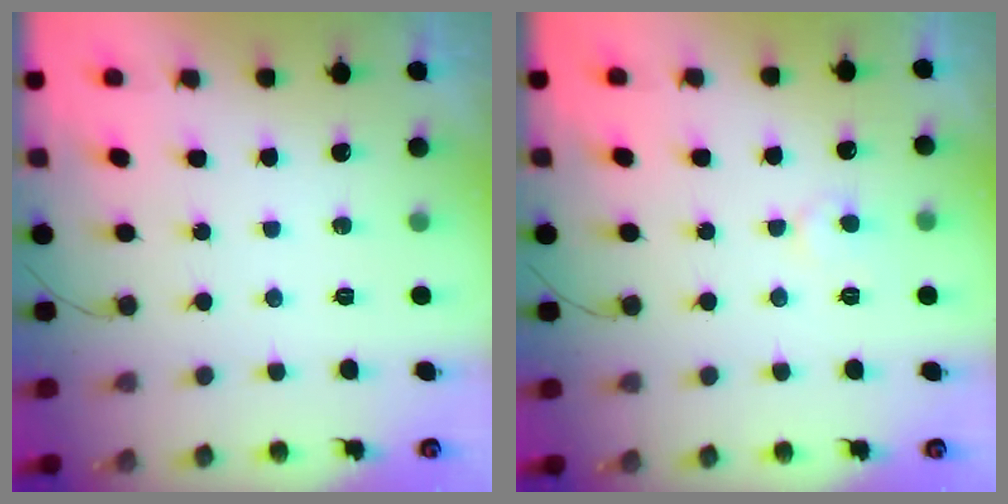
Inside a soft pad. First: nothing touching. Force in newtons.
{"total": 4.7, "press": 4.7, "slide": 0.2}